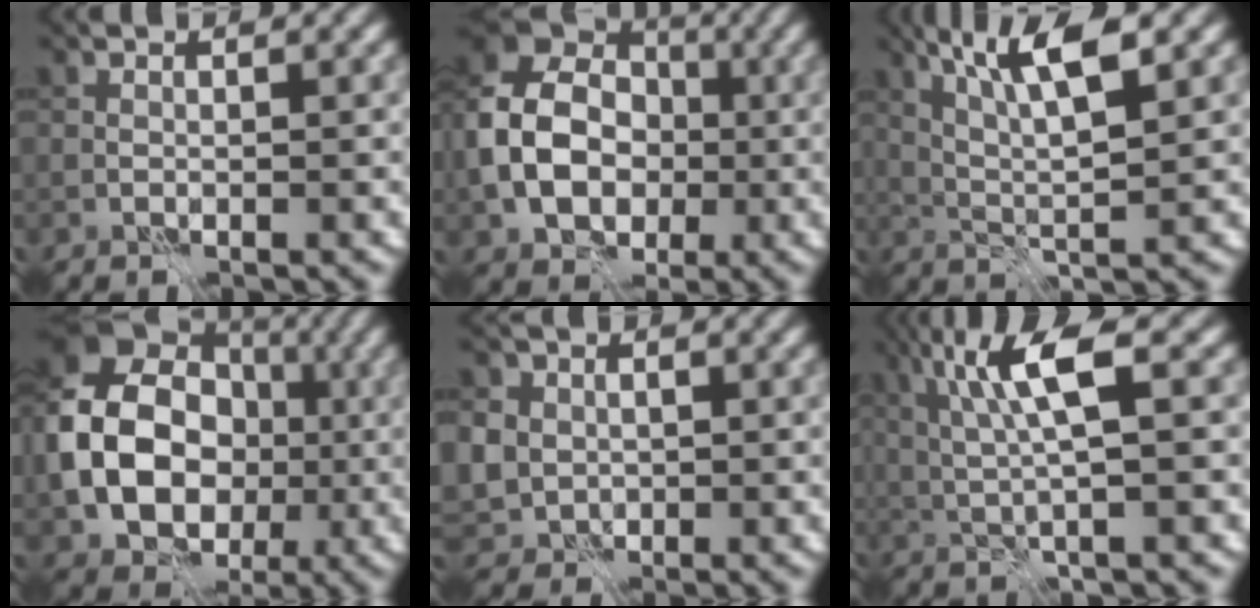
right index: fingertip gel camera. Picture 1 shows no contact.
{"total": 9.9, "force": [-1.3, 7.6, 6.2], "torque": [-0.126, 0.000, -0.032]}
{"total": 6.4, "force": [2.8, 1.4, 5.6], "torque": [-0.109, 0.007, 0.055]}
{"total": 13.4, "force": [-1.3, 10.4, 8.3], "torque": [-0.171, -0.003, -0.026]}
{"total": 7.0, "force": [0.6, 6.4, 2.7], "torque": [-0.078, 0.018, -0.012]}
{"total": 6.3, "force": [1.9, 1.0, 5.9], "torque": [-0.119, 0.005, 0.037]}